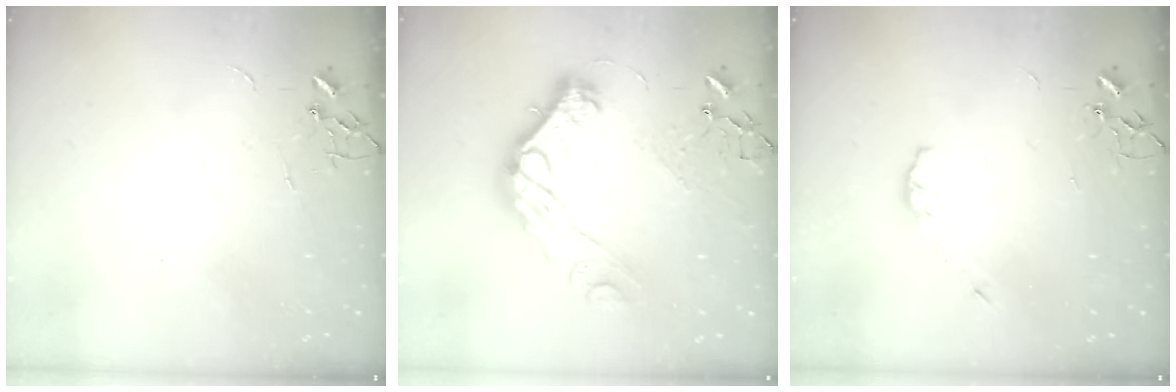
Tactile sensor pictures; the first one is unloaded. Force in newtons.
{"total": 18.7, "press": 18.6, "slide": 1.4}
{"total": 5.4, "press": 5.4, "slide": 0.5}